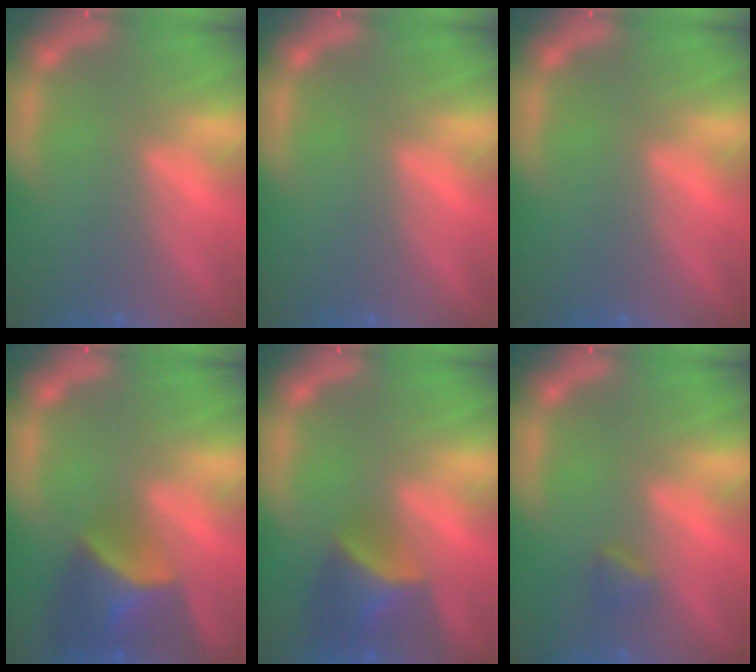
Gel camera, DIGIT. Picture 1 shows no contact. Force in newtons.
{"total": 0.0}
{"total": 0.0}
{"total": 6.0}
{"total": 5.0}
{"total": 1.4}